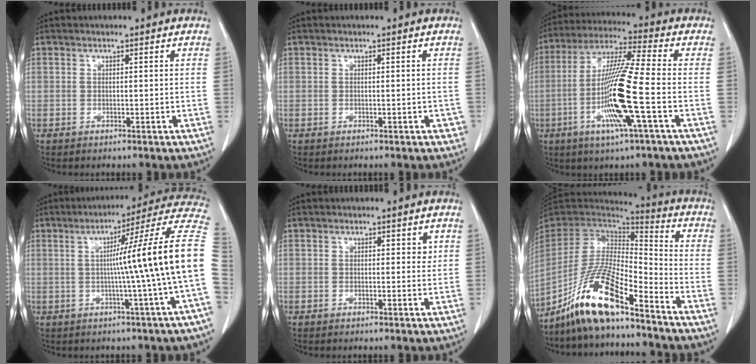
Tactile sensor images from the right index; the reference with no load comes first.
{"total": 1.4, "force": [-0.4, 0.5, 1.2], "torque": [-0.011, 0.004, -0.003]}
{"total": 14.5, "force": [-3.9, -0.5, 13.9], "torque": [-0.282, -0.012, -0.081]}
{"total": 16.4, "force": [0.3, -2.6, 16.2], "torque": [-0.196, 0.018, -0.008]}
{"total": 1.2, "force": [0.6, 0.7, 0.7], "torque": [-0.002, -0.002, 0.006]}
{"total": 14.7, "force": [-10.2, 2.1, 10.3], "torque": [-0.202, -0.004, -0.190]}